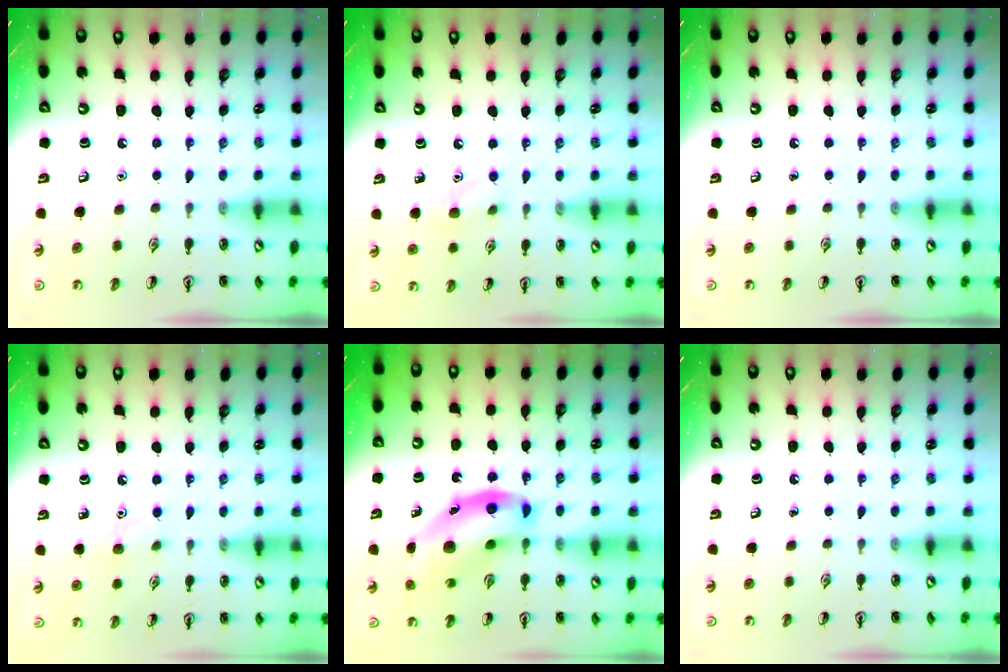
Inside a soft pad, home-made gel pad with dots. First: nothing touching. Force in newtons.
{"total": 6.6, "press": 6.3, "slide": 2.0}
{"total": 0.0}
{"total": 6.2, "press": 6.0, "slide": 1.6}
{"total": 15.2, "press": 14.6, "slide": 4.0}
{"total": 0.0}